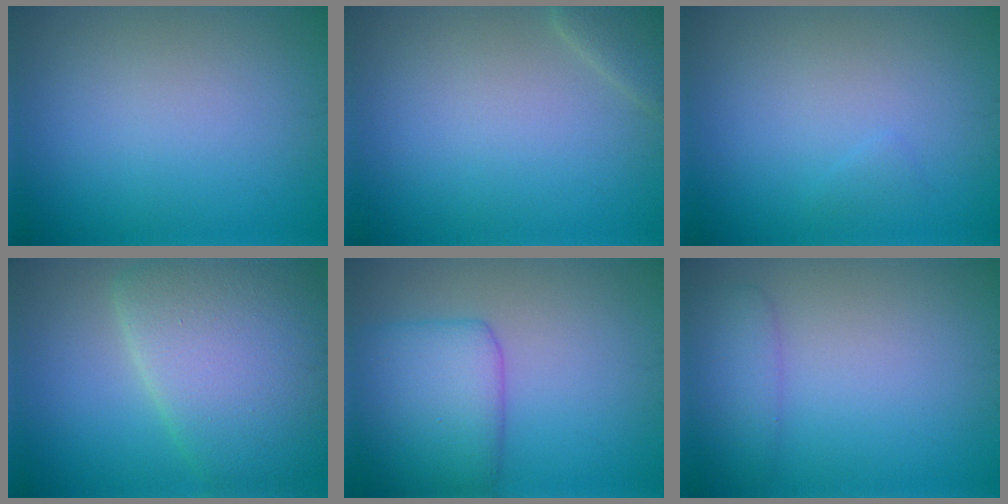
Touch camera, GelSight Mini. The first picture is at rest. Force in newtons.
{"total": 1.7, "press": 1.7, "slide": 0.1}
{"total": 0.5, "press": 0.5, "slide": 0.0}
{"total": 10.1, "press": 10.1, "slide": 0.2}
{"total": 5.7, "press": 5.7, "slide": 0.2}
{"total": 2.3, "press": 2.3, "slide": 0.1}